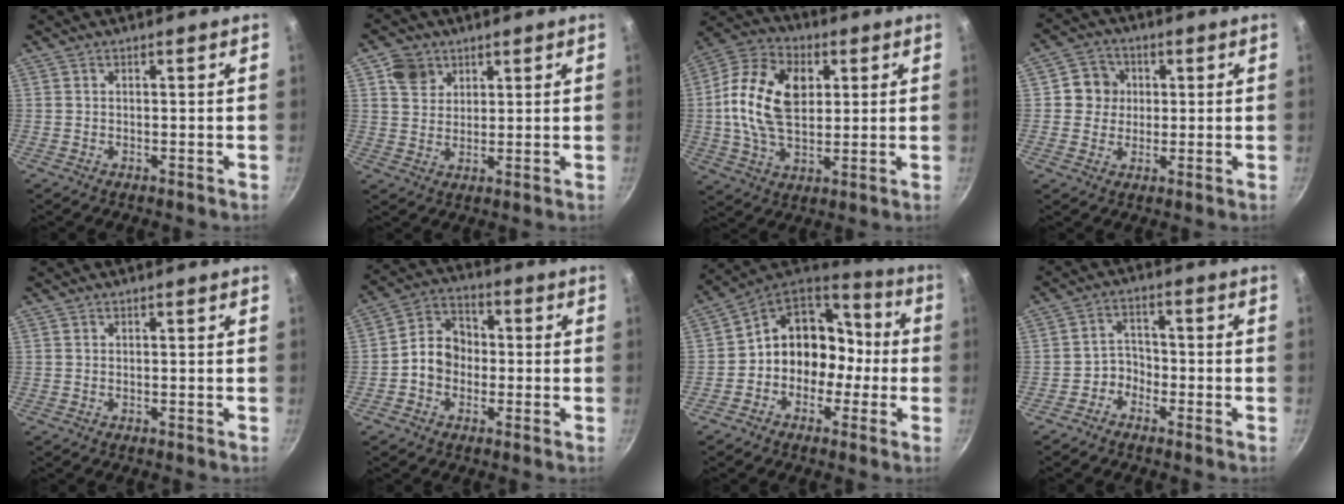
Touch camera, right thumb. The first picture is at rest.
{"total": 5.7, "force": [2.9, 4.5, 1.8], "torque": [-0.005, -0.003, 0.053]}
{"total": 16.9, "force": [2.8, 10.9, 12.6], "torque": [-0.216, 0.007, 0.037]}
{"total": 6.2, "force": [0.9, 5.9, 1.7], "torque": [0.011, 0.006, 0.004]}
{"total": 0.0}
{"total": 8.4, "force": [-1.2, 6.9, 4.6], "torque": [-0.042, 0.028, -0.036]}
{"total": 14.0, "force": [-2.4, 11.9, 7.1], "torque": [-0.055, 0.069, -0.051]}
{"total": 3.7, "force": [-2.3, 2.7, 0.9], "torque": [0.012, 0.030, -0.046]}